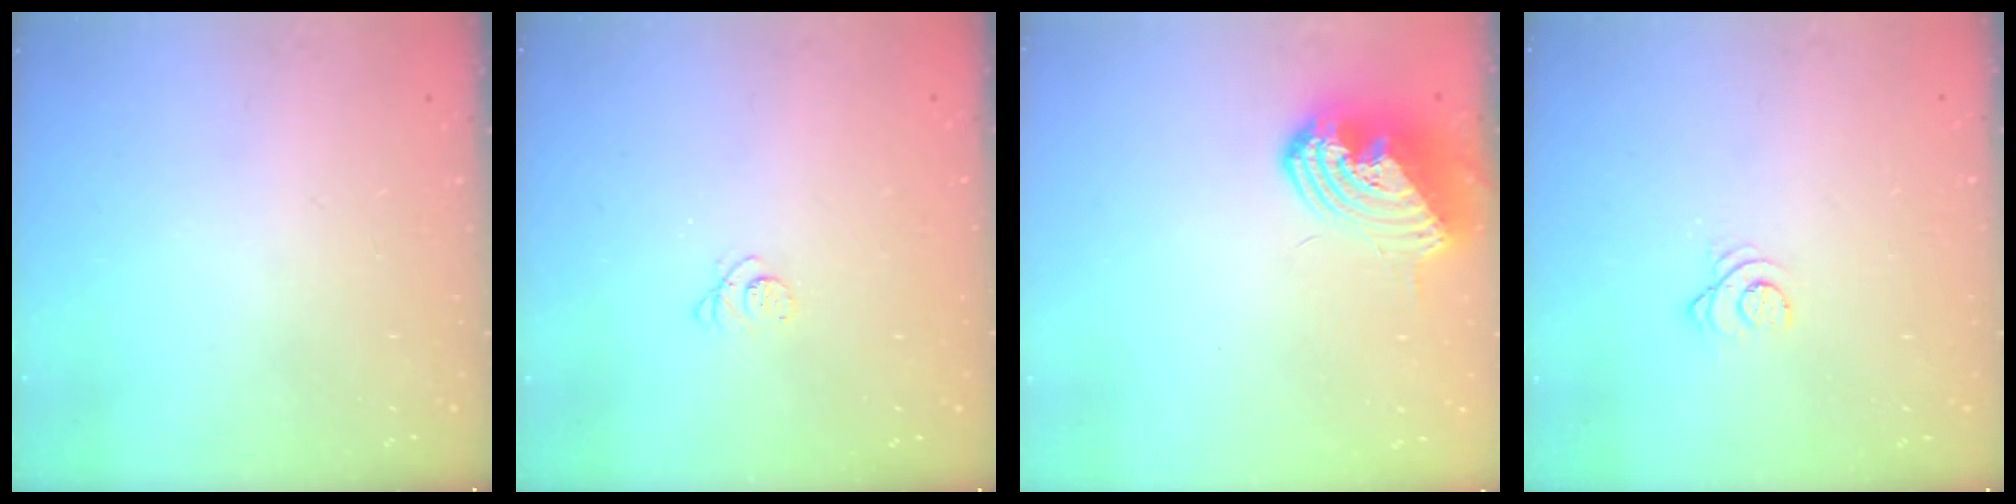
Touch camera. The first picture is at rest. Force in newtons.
{"total": 2.5, "press": 2.5, "slide": 0.3}
{"total": 12.9, "press": 12.8, "slide": 1.4}
{"total": 2.5, "press": 2.5, "slide": 0.2}